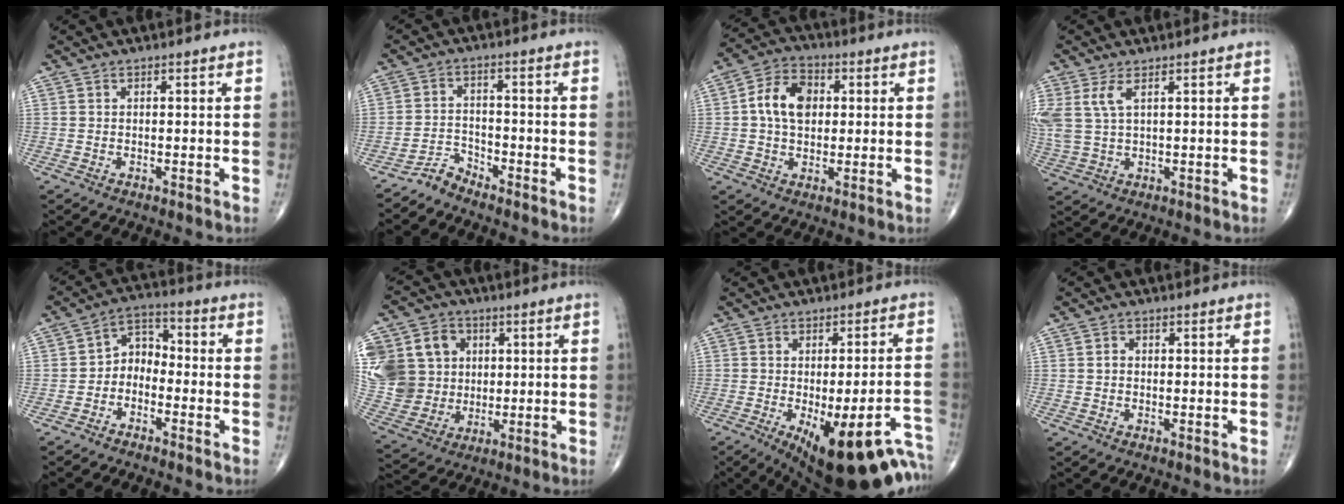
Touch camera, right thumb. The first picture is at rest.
{"total": 3.4, "force": [-3.3, 0.8, 0.0], "torque": [0.005, 0.020, -0.068]}
{"total": 9.6, "force": [1.2, 6.8, 6.7], "torque": [-0.105, 0.016, 0.014]}
{"total": 6.0, "force": [2.3, 2.6, 4.8], "torque": [-0.128, 0.004, 0.057]}
{"total": 6.0, "force": [-2.2, 4.5, 3.4], "torque": [-0.037, 0.037, -0.056]}
{"total": 24.7, "force": [4.8, 21.1, 12.0], "torque": [-0.285, 0.043, 0.109]}
{"total": 21.7, "force": [-12.1, 7.0, 16.5], "torque": [-0.157, 0.031, -0.147]}
{"total": 1.1, "force": [-0.1, 1.0, 0.5], "torque": [-0.005, 0.003, -0.003]}